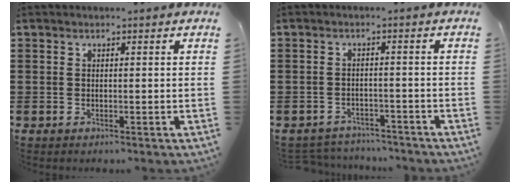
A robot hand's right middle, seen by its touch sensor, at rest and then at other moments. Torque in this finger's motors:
{"motor_torque": [-0.07, 0.20, -0.08, 0.00]}